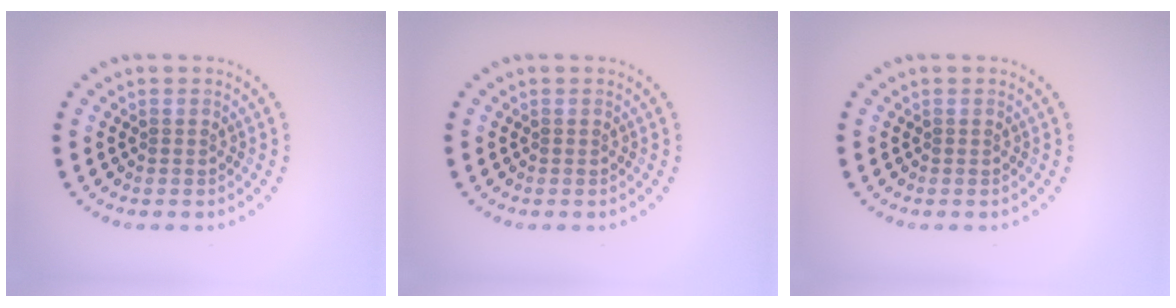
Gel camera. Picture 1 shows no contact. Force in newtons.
{"total": 0.0}
{"total": 0.0}